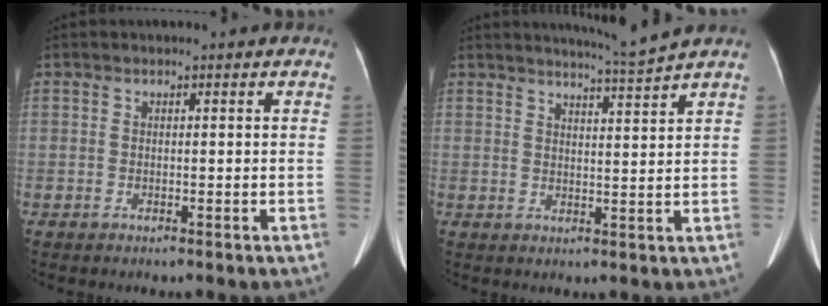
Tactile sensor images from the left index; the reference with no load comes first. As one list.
[{"total": 4.3, "force": [3.8, -2.0, 0.4], "torque": [-0.016, -0.023, 0.066]}]